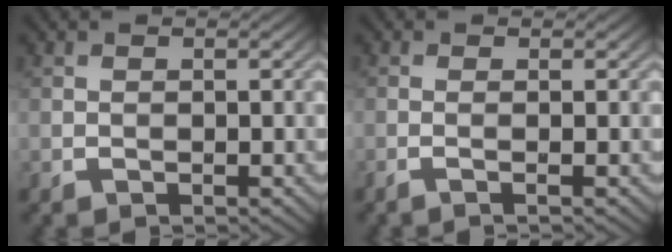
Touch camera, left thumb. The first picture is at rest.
{"total": 1.1, "force": [-0.1, 0.0, 1.1], "torque": [-0.014, 0.004, -0.012]}